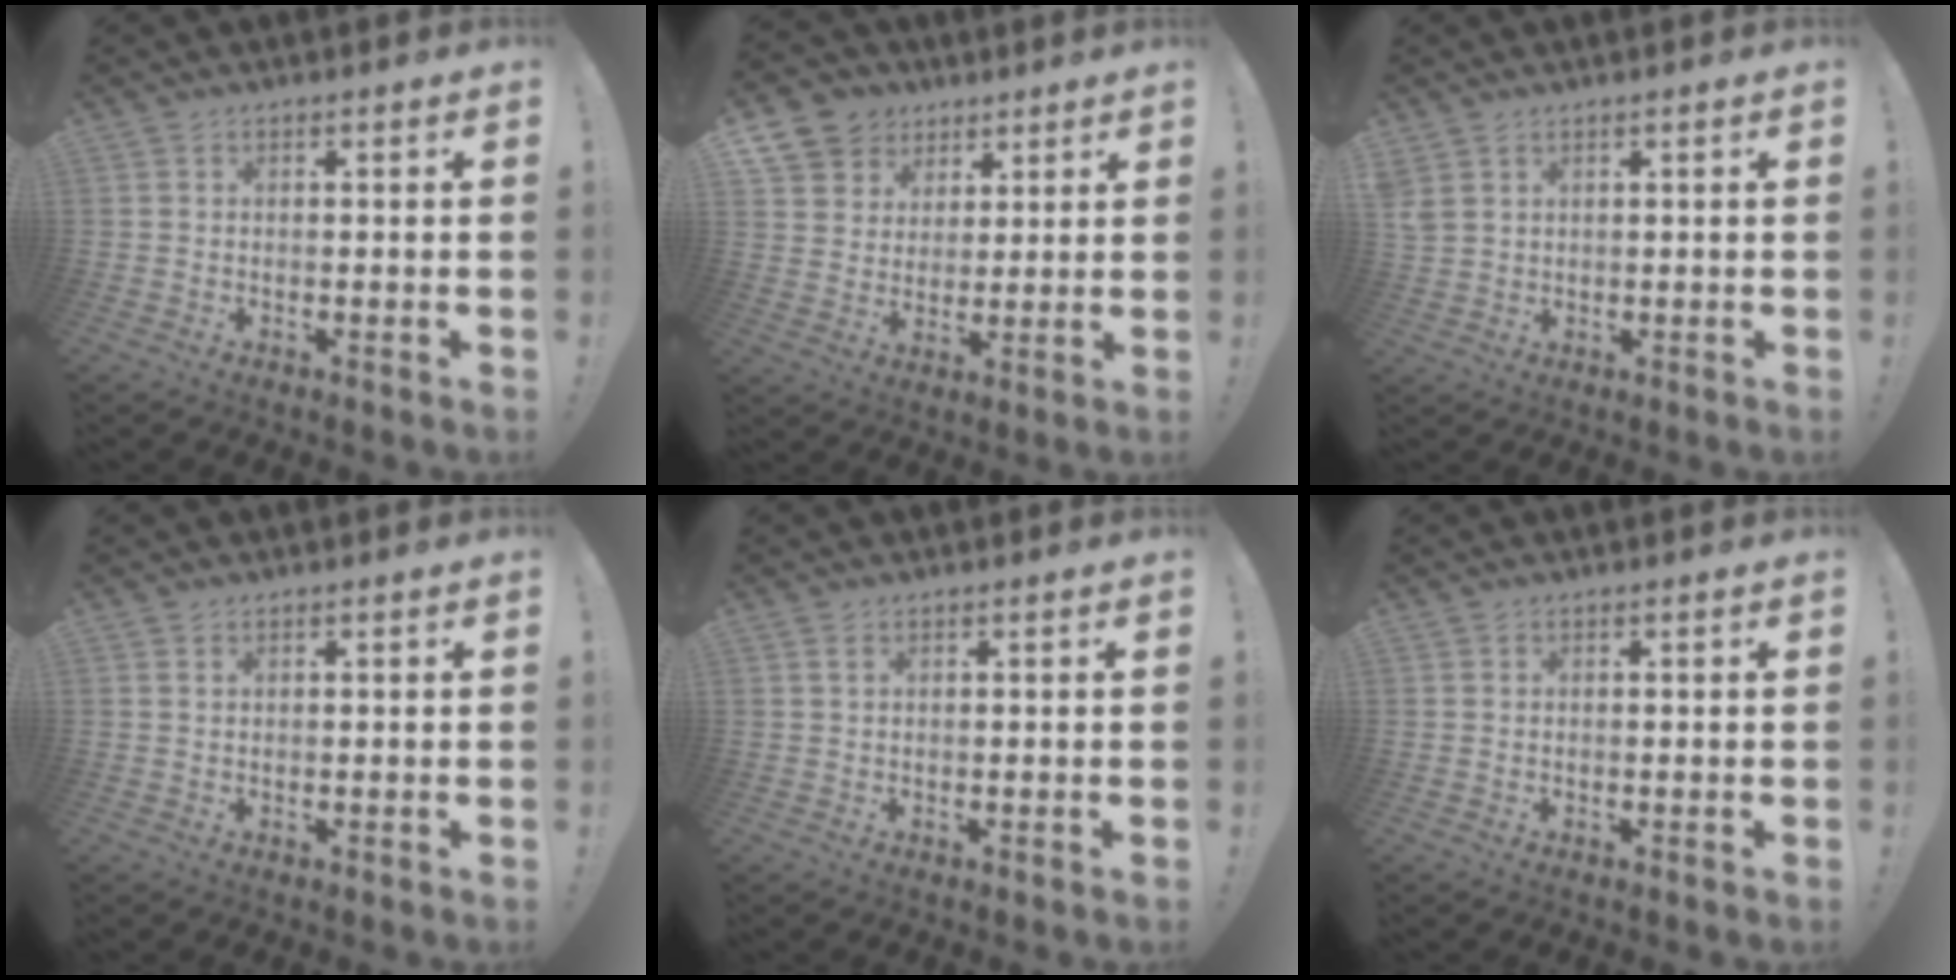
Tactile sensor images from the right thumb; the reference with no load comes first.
{"total": 9.7, "force": [5.0, 8.0, 2.1], "torque": [-0.032, -0.035, 0.103]}
{"total": 3.3, "force": [1.9, 2.2, 1.5], "torque": [-0.031, -0.004, 0.040]}
{"total": 0.6, "force": [0.5, 0.3, 0.4], "torque": [0.001, -0.002, 0.007]}
{"total": 1.2, "force": [0.6, 0.4, 1.0], "torque": [-0.018, 0.002, 0.011]}
{"total": 0.0}